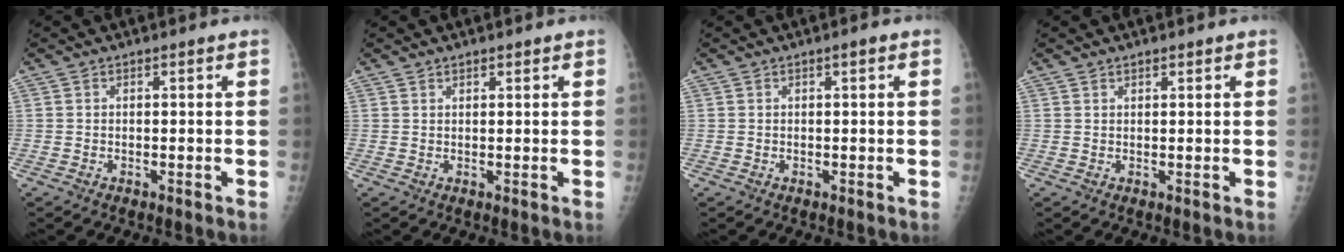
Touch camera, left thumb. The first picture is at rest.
{"total": 1.1, "force": [0.9, 0.5, 0.3], "torque": [0.002, -0.004, 0.012]}
{"total": 0.9, "force": [0.4, 0.1, 0.8], "torque": [-0.015, 0.002, 0.003]}
{"total": 0.9, "force": [0.8, 0.4, 0.3], "torque": [0.000, -0.004, 0.011]}